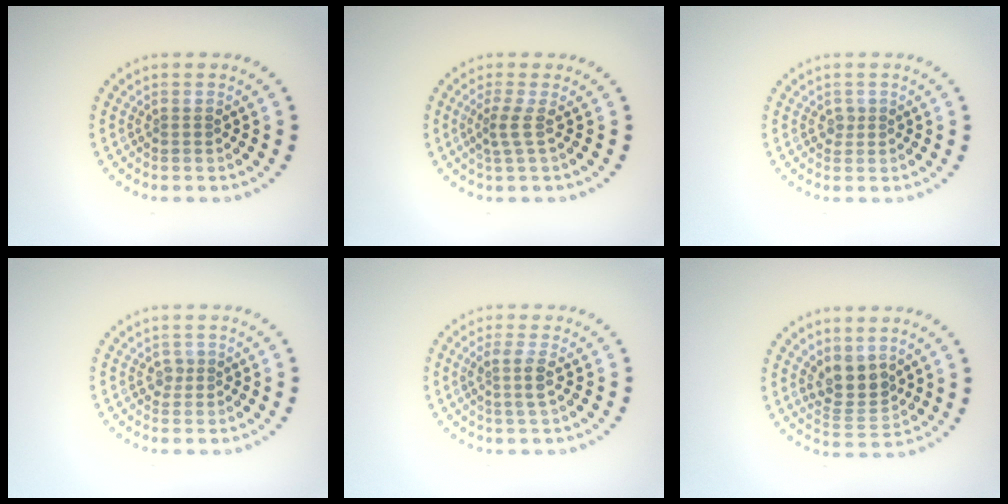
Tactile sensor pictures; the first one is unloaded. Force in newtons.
{"total": 1.9, "press": 1.2, "slide": 1.5}
{"total": 0.9, "press": 0.8, "slide": 0.4}
{"total": 0.9, "press": 0.8, "slide": 0.4}
{"total": 1.9, "press": 1.6, "slide": 1.1}
{"total": 3.7, "press": 3.3, "slide": 1.7}